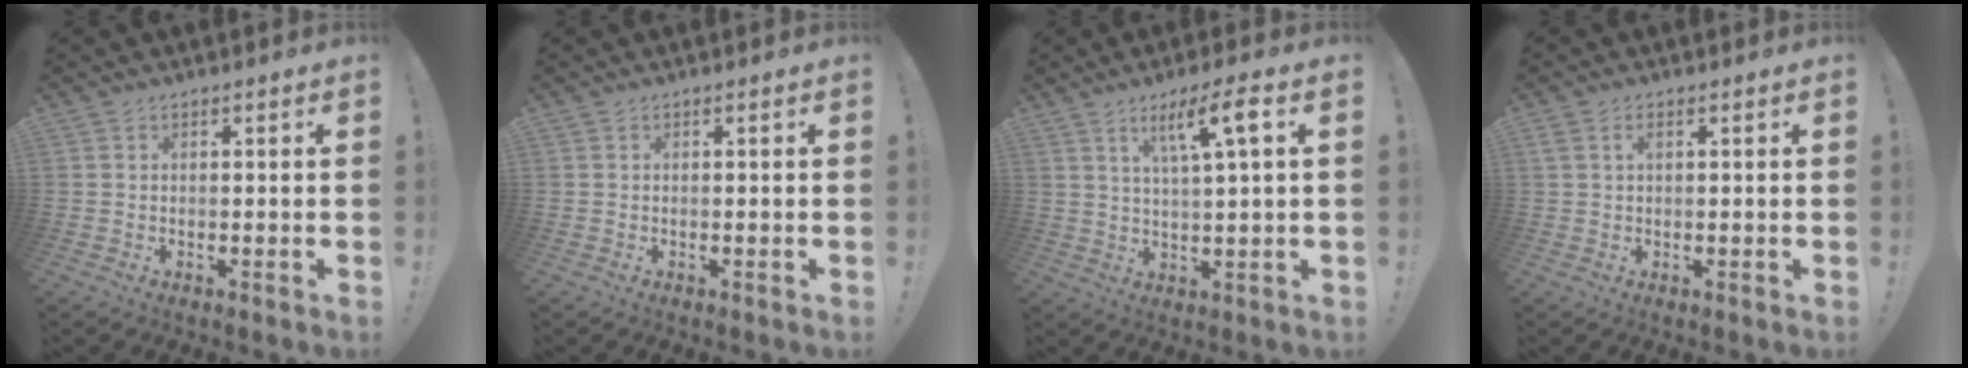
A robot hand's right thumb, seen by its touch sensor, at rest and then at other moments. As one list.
[{"total": 0.0}, {"total": 9.4, "force": [4.0, 0.9, 8.4], "torque": [-0.143, -0.008, 0.059]}, {"total": 1.9, "force": [0.7, 0.9, 1.5], "torque": [-0.026, 0.001, 0.012]}]